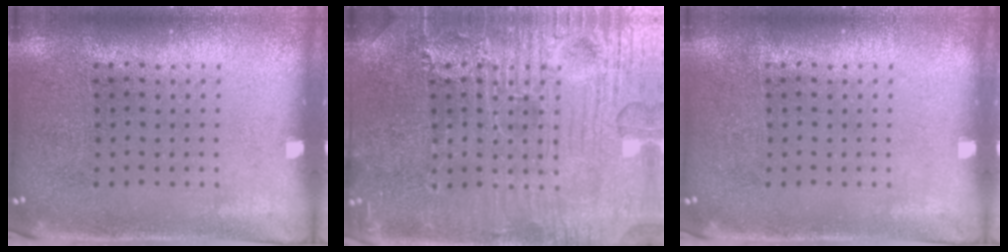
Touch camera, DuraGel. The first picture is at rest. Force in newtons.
{"total": 7.6, "press": 7.5, "slide": 0.8}
{"total": 0.0}